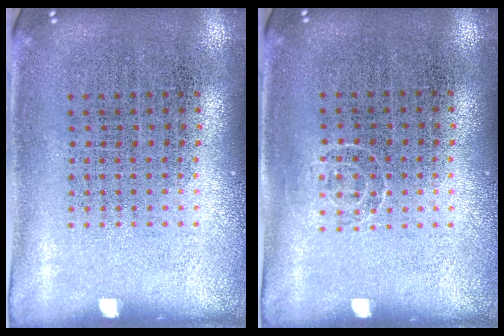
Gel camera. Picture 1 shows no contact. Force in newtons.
{"total": 0.6, "press": 0.4, "slide": 0.4}